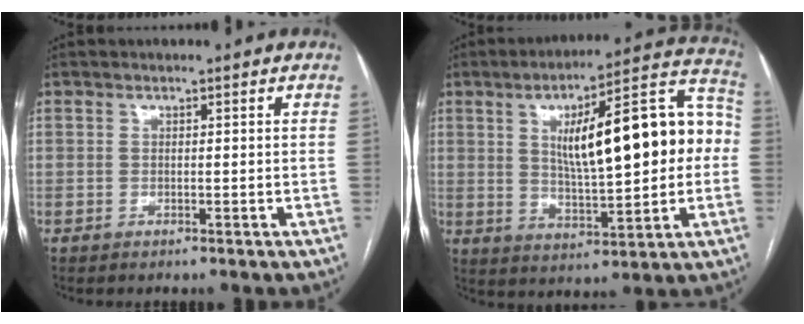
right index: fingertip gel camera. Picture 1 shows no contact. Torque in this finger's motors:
{"motor_torque": [1.01, 0.27, 1.05, 0.21]}